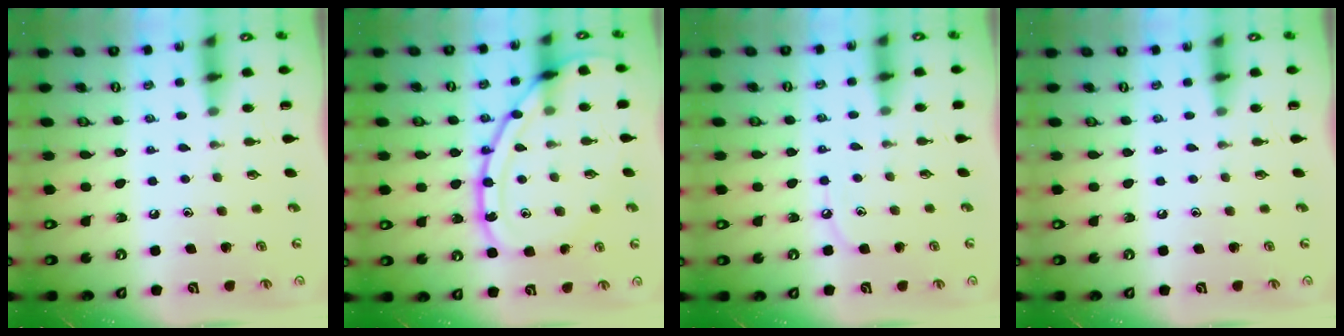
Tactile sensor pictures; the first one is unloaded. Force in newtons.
{"total": 16.3, "press": 16.2, "slide": 1.0}
{"total": 4.7, "press": 4.7, "slide": 0.6}
{"total": 0.0}